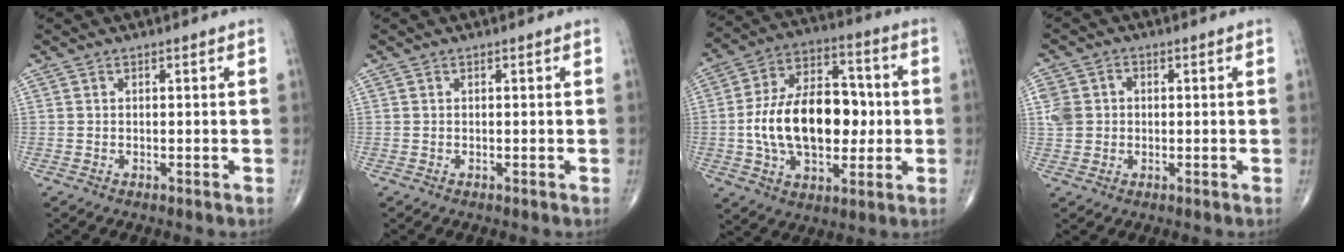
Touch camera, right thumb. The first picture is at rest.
{"total": 0.0}
{"total": 20.6, "force": [-0.9, 12.5, 16.4], "torque": [-0.256, 0.029, -0.010]}
{"total": 5.7, "force": [0.5, 5.0, 2.7], "torque": [-0.044, 0.012, 0.011]}